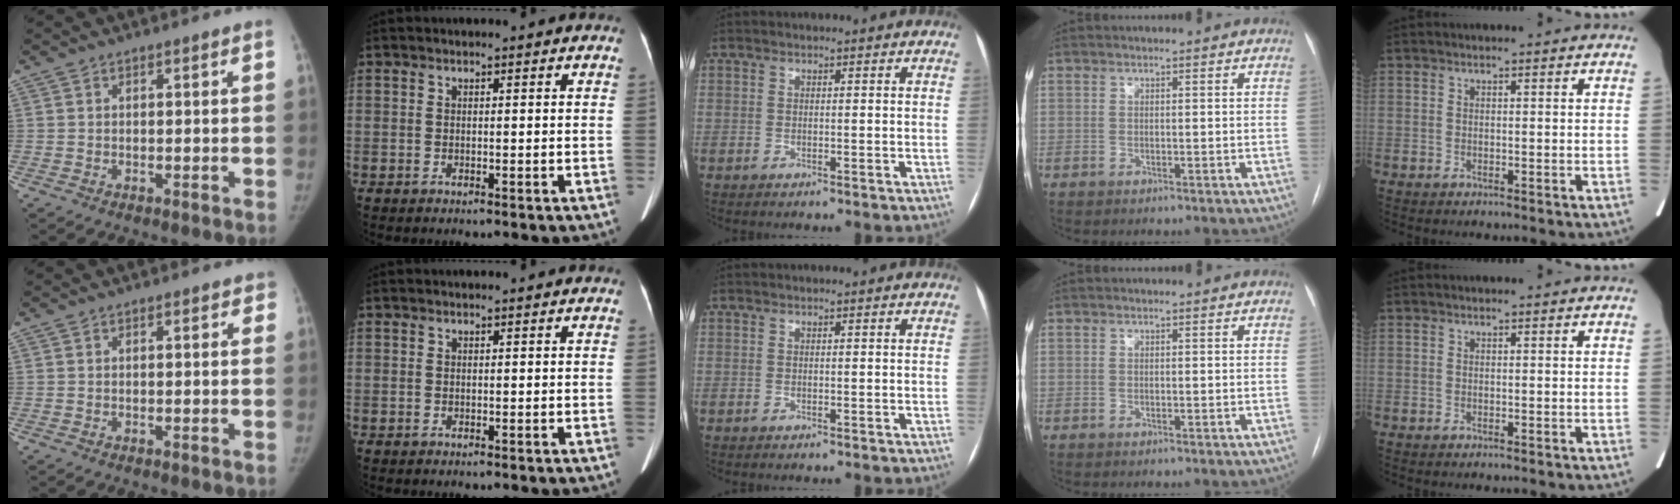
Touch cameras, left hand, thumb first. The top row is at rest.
{"thumb": {"total": 1.2, "force": [0.5, 0.7, 0.9], "torque": [0.005, 0.002, -0.001]}}